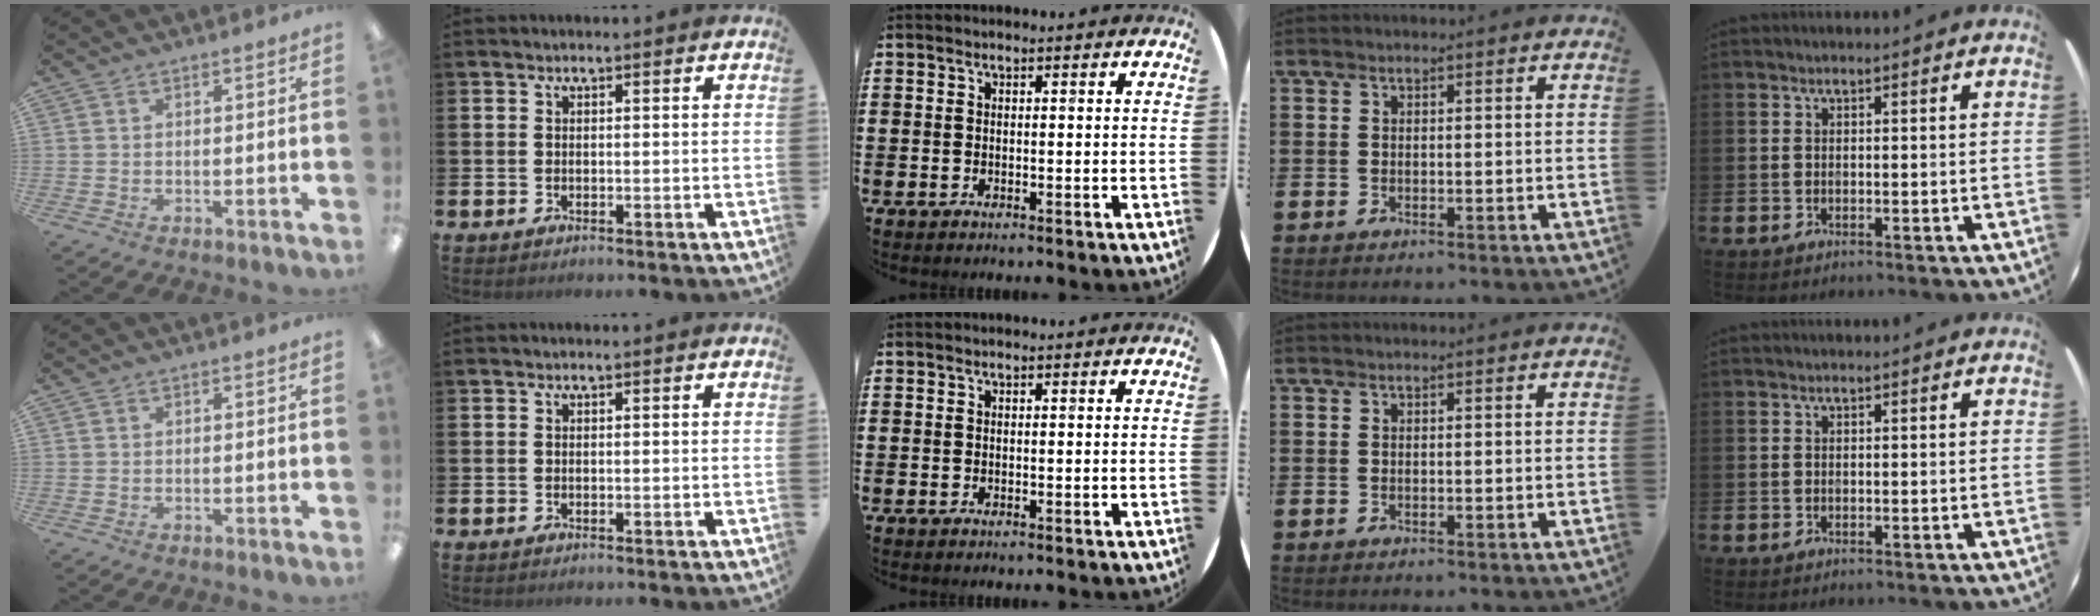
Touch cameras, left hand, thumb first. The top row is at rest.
{}